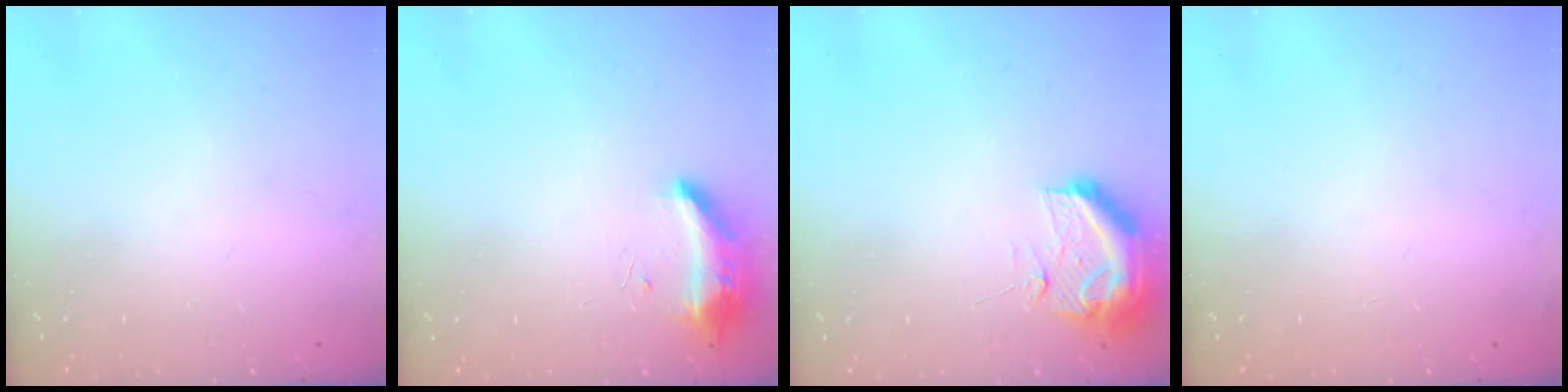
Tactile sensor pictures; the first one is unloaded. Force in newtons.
{"total": 19.0, "press": 10.9, "slide": 15.6}
{"total": 19.2, "press": 13.9, "slide": 13.3}
{"total": 2.2, "press": 2.1, "slide": 0.8}